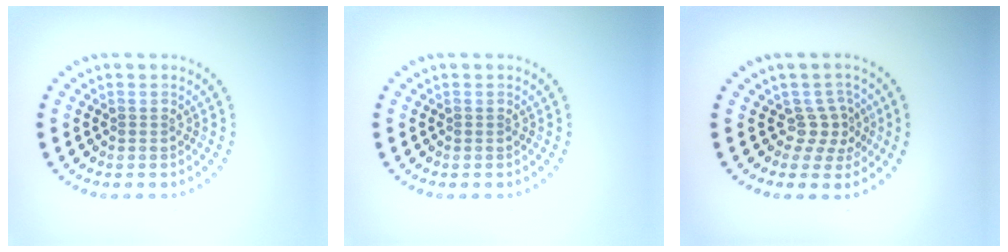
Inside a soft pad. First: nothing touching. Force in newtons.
{"total": 0.0}
{"total": 2.3, "press": 1.5, "slide": 1.7}